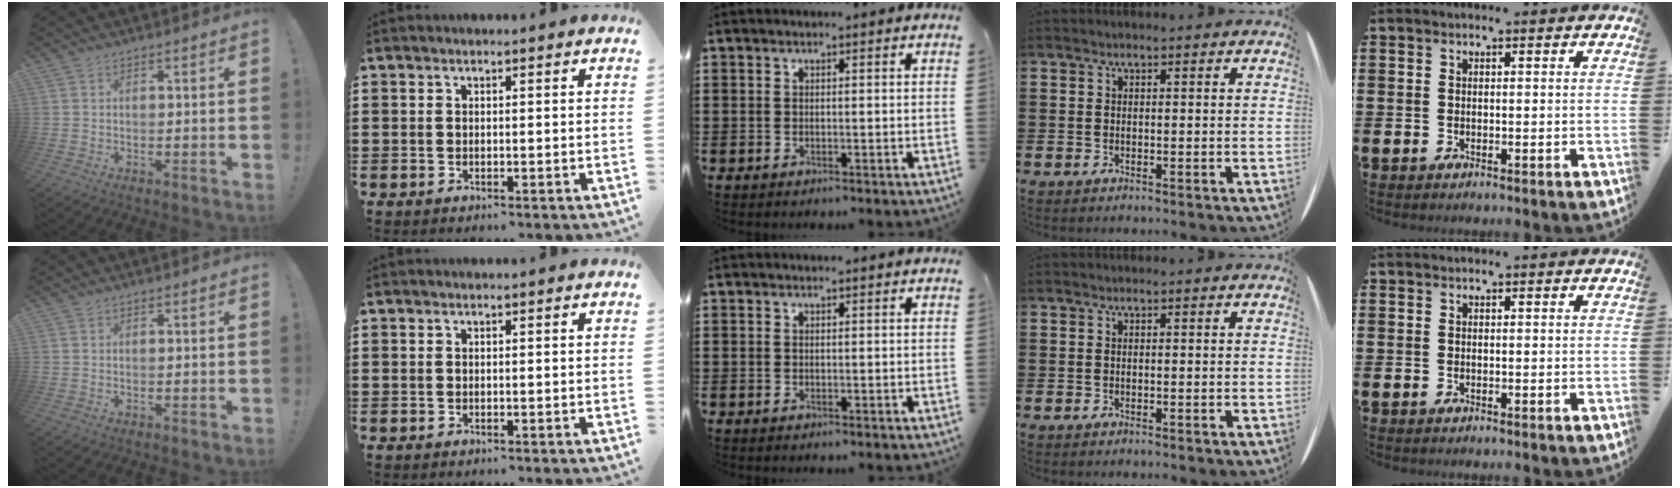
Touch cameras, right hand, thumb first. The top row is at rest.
{}